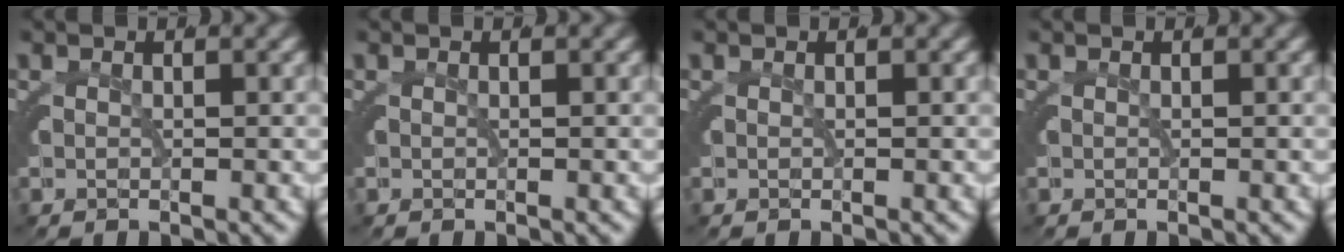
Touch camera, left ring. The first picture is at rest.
{"total": 0.0}
{"total": 0.0}
{"total": 0.0}